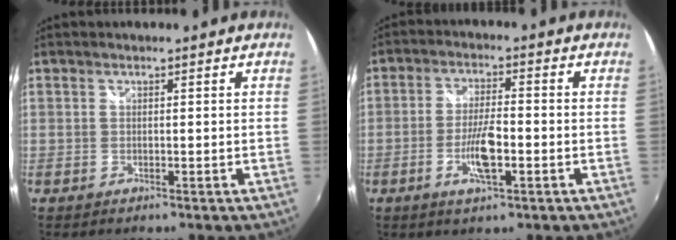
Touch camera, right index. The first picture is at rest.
{"total": 7.0, "force": [-2.4, 1.8, 6.4], "torque": [-0.128, -0.003, -0.045]}